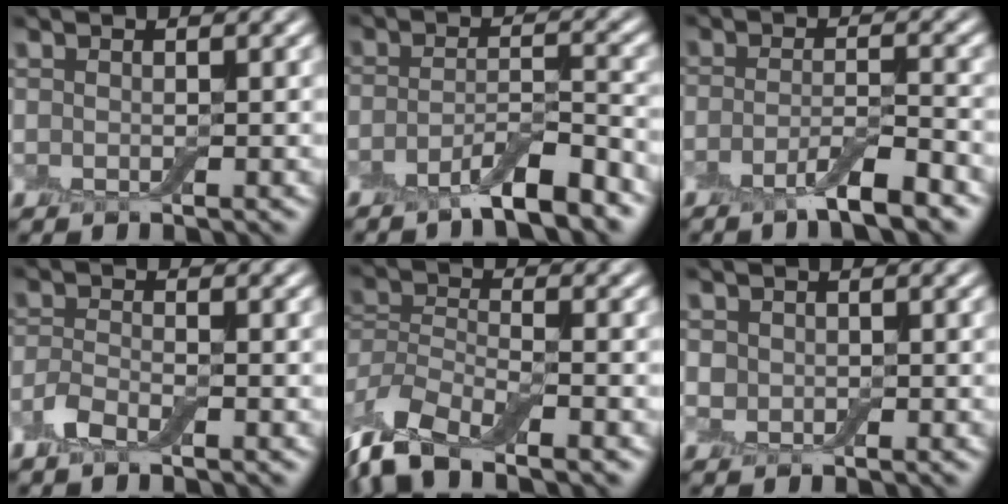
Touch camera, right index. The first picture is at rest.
{"total": 5.0, "force": [-3.5, 1.0, 3.4], "torque": [-0.056, 0.002, -0.065]}
{"total": 3.9, "force": [-2.5, 0.7, 2.9], "torque": [-0.051, 0.001, -0.056]}
{"total": 2.2, "force": [-1.4, 0.9, 1.4], "torque": [-0.034, 0.000, -0.034]}
{"total": 7.9, "force": [-5.7, 2.9, 4.6], "torque": [-0.088, -0.002, -0.118]}
{"total": 1.4, "force": [0.0, 1.3, 0.4], "torque": [-0.004, 0.000, -0.003]}